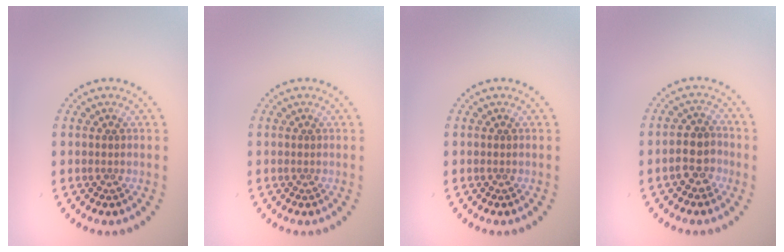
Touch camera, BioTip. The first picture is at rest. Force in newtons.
{"total": 0.0}
{"total": 0.0}
{"total": 2.8, "press": 2.6, "slide": 1.0}